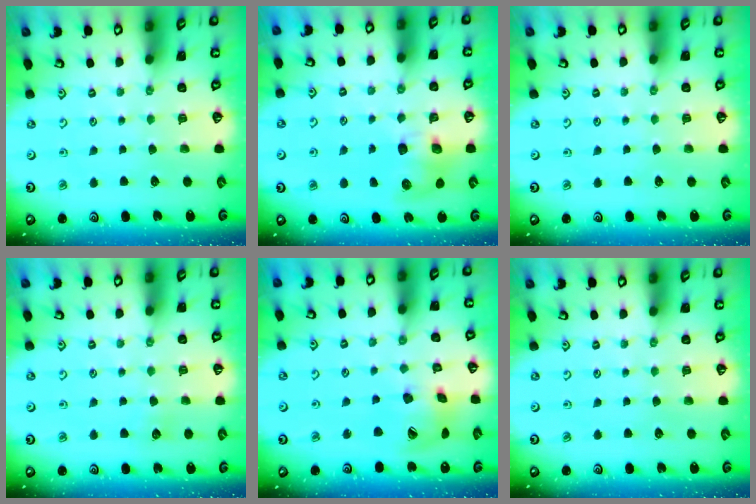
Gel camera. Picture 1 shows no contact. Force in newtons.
{"total": 7.4, "press": 7.3, "slide": 1.0}
{"total": 0.0}
{"total": 4.8, "press": 4.7, "slide": 0.8}
{"total": 14.6, "press": 14.4, "slide": 2.3}
{"total": 0.0}